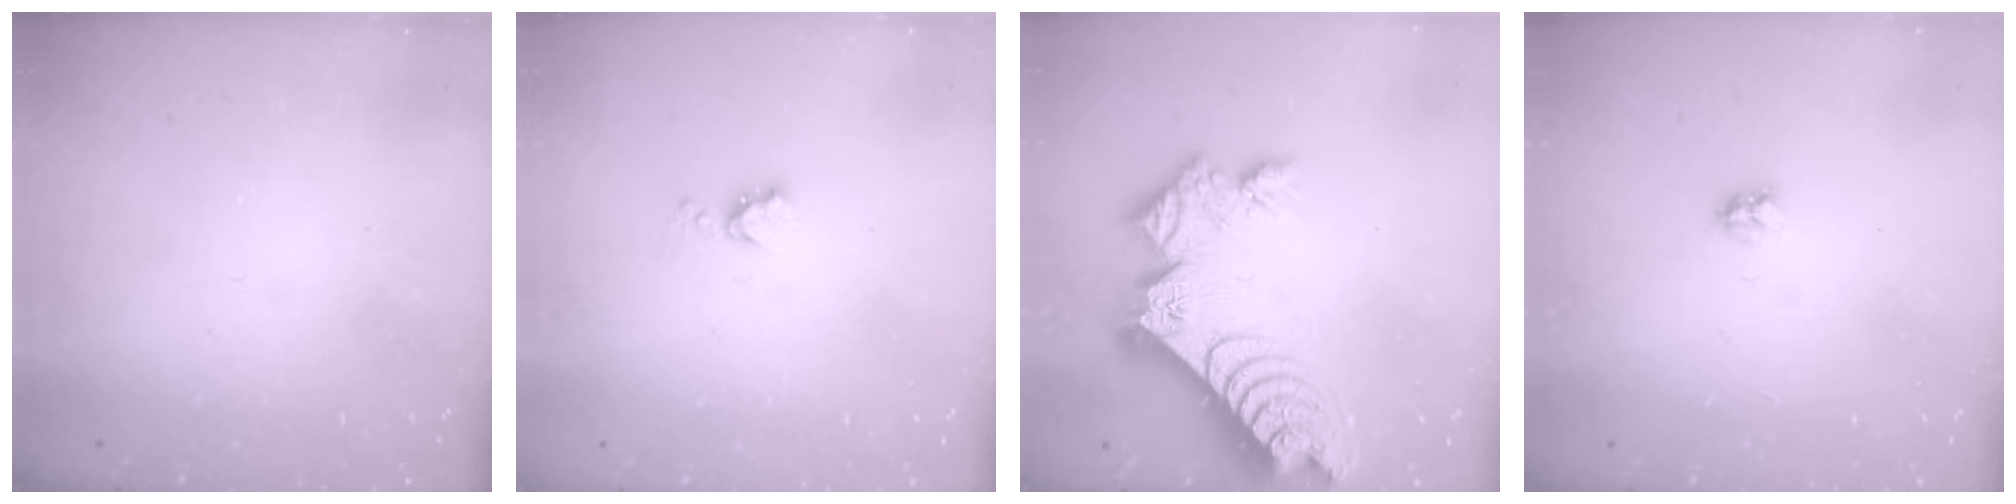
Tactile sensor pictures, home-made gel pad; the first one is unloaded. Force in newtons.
{"total": 4.4, "press": 4.3, "slide": 0.5}
{"total": 15.0, "press": 15.0, "slide": 1.4}
{"total": 2.9, "press": 2.9, "slide": 0.3}